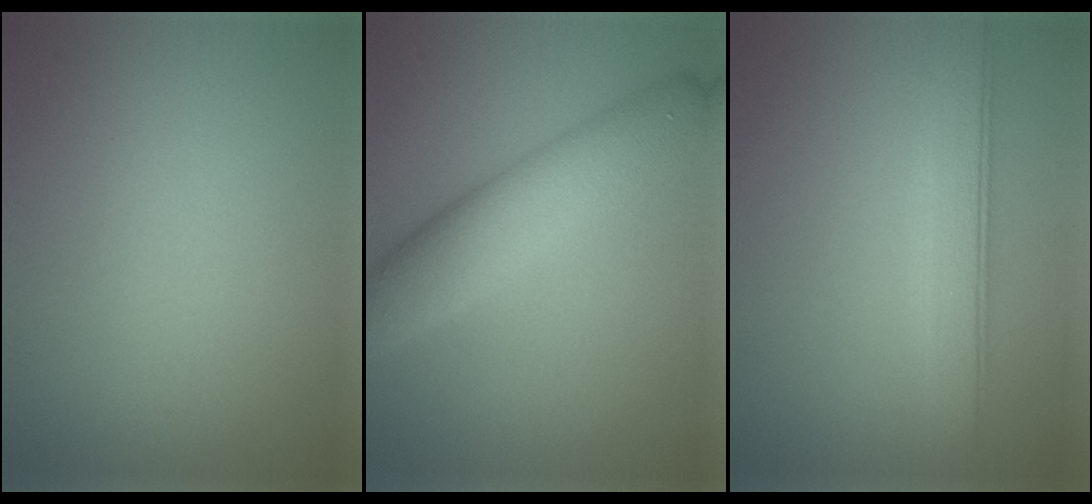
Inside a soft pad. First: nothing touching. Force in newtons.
{"total": 6.5, "press": 6.5, "slide": 0.3}
{"total": 4.3, "press": 4.3, "slide": 0.2}